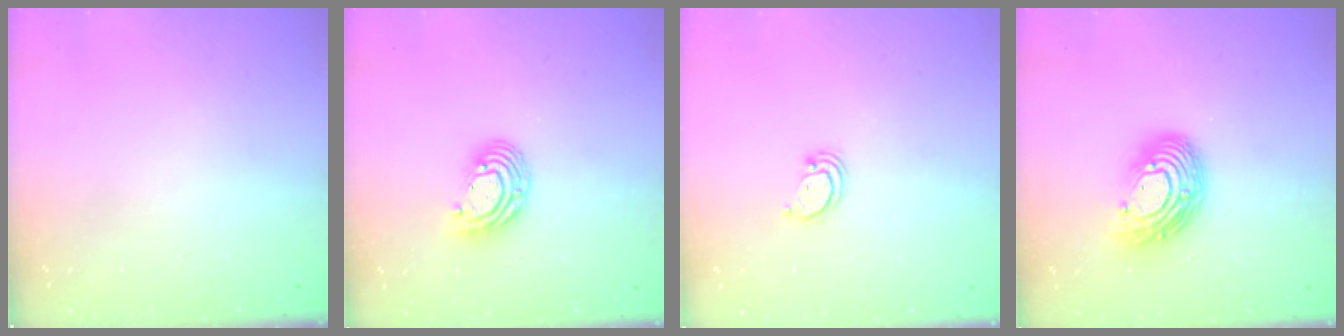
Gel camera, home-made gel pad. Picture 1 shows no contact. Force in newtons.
{"total": 8.0, "press": 8.0, "slide": 0.4}
{"total": 2.2, "press": 2.2, "slide": 0.2}
{"total": 12.9, "press": 12.9, "slide": 0.4}